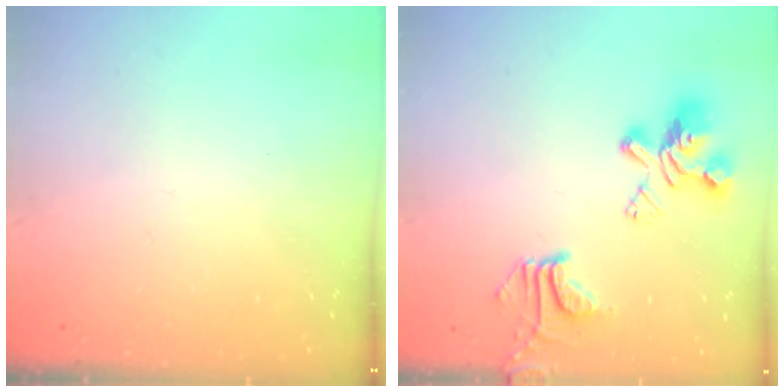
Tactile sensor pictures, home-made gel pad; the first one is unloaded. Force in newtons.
{"total": 11.8, "press": 11.5, "slide": 2.5}